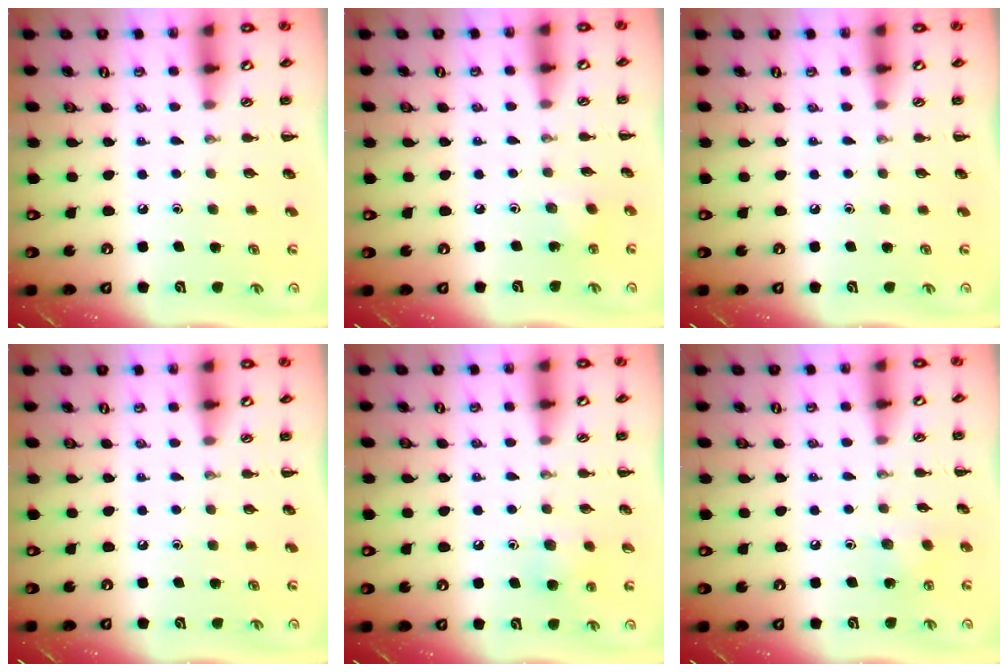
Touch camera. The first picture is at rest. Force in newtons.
{"total": 2.4, "press": 2.3, "slide": 0.7}
{"total": 0.0}
{"total": 0.0}
{"total": 6.4, "press": 6.0, "slide": 2.1}
{"total": 6.0, "press": 5.9, "slide": 1.1}